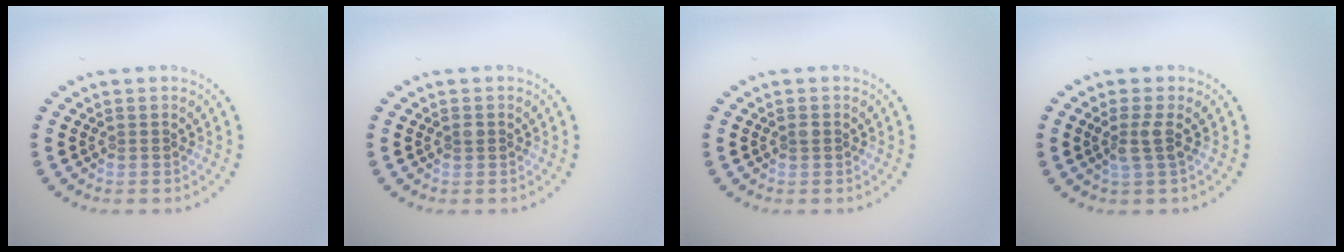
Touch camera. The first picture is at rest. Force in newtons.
{"total": 0.8, "press": 0.8, "slide": 0.2}
{"total": 0.6, "press": 0.6, "slide": 0.1}
{"total": 1.7, "press": 1.4, "slide": 1.0}